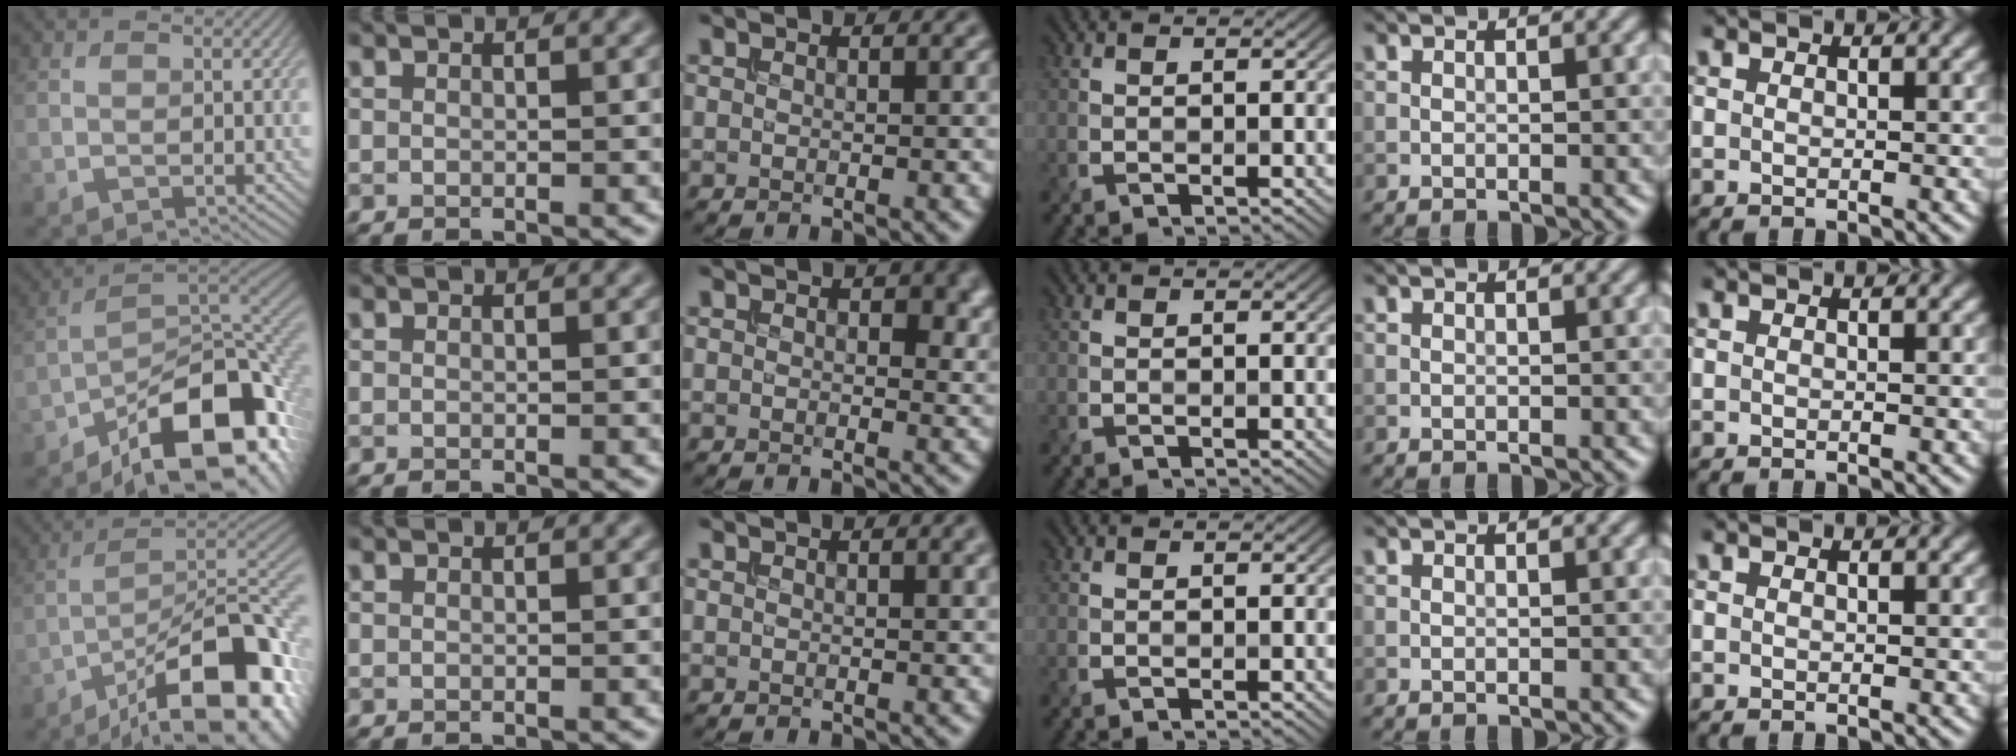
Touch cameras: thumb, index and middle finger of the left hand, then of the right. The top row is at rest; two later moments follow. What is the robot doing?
{"motion": "extract", "object": "bucket"}